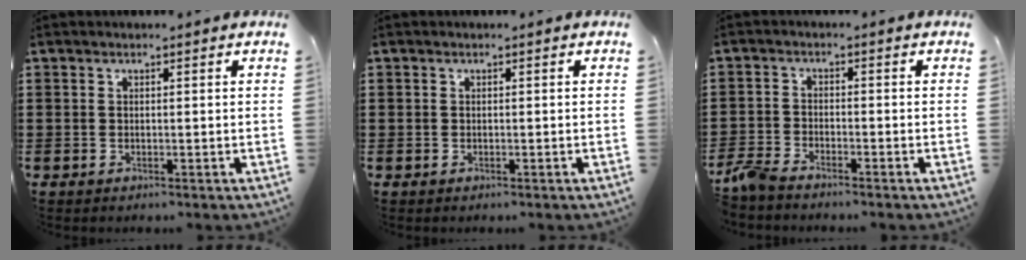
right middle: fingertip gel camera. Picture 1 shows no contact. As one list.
[{"total": 0.6, "force": [-0.2, 0.6, 0.0], "torque": [0.000, 0.006, -0.005]}, {"total": 3.3, "force": [-3.0, 0.5, 1.3], "torque": [-0.051, -0.006, -0.068]}]